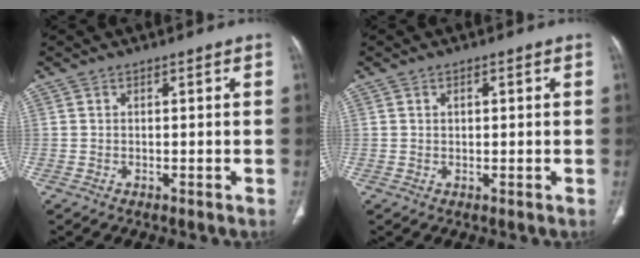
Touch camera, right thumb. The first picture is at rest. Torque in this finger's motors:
{"motor_torque": [0.15, -0.17, -0.02, -0.07, 0.08]}